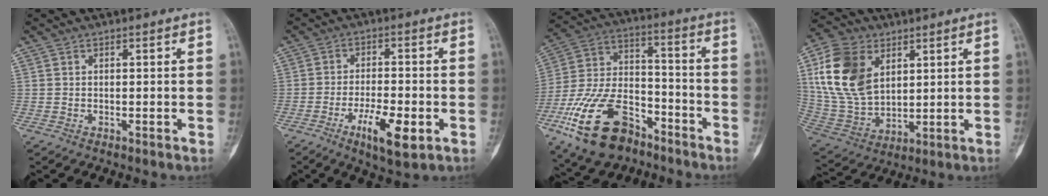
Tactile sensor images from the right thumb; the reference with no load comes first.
{"total": 9.1, "force": [-3.7, 3.0, 7.8], "torque": [-0.132, 0.007, -0.059]}
{"total": 20.5, "force": [-11.6, 11.1, 12.7], "torque": [-0.246, 0.067, -0.208]}
{"total": 17.2, "force": [5.6, 11.4, 11.6], "torque": [-0.216, -0.015, 0.118]}